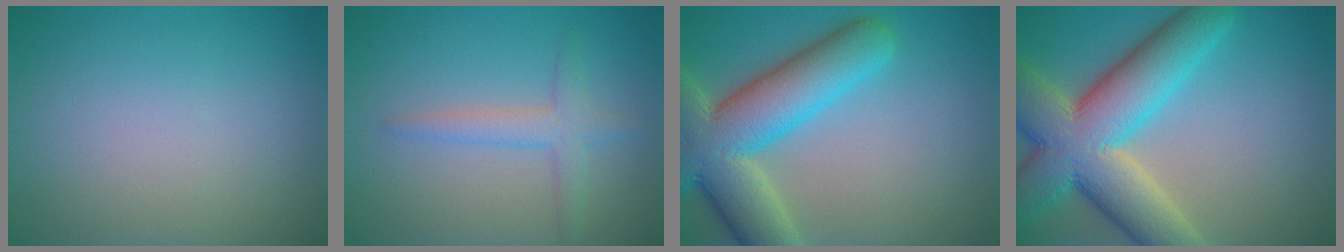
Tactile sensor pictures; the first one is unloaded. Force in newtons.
{"total": 2.4, "press": 2.4, "slide": 0.1}
{"total": 10.8, "press": 10.7, "slide": 0.7}
{"total": 12.3, "press": 12.2, "slide": 0.9}